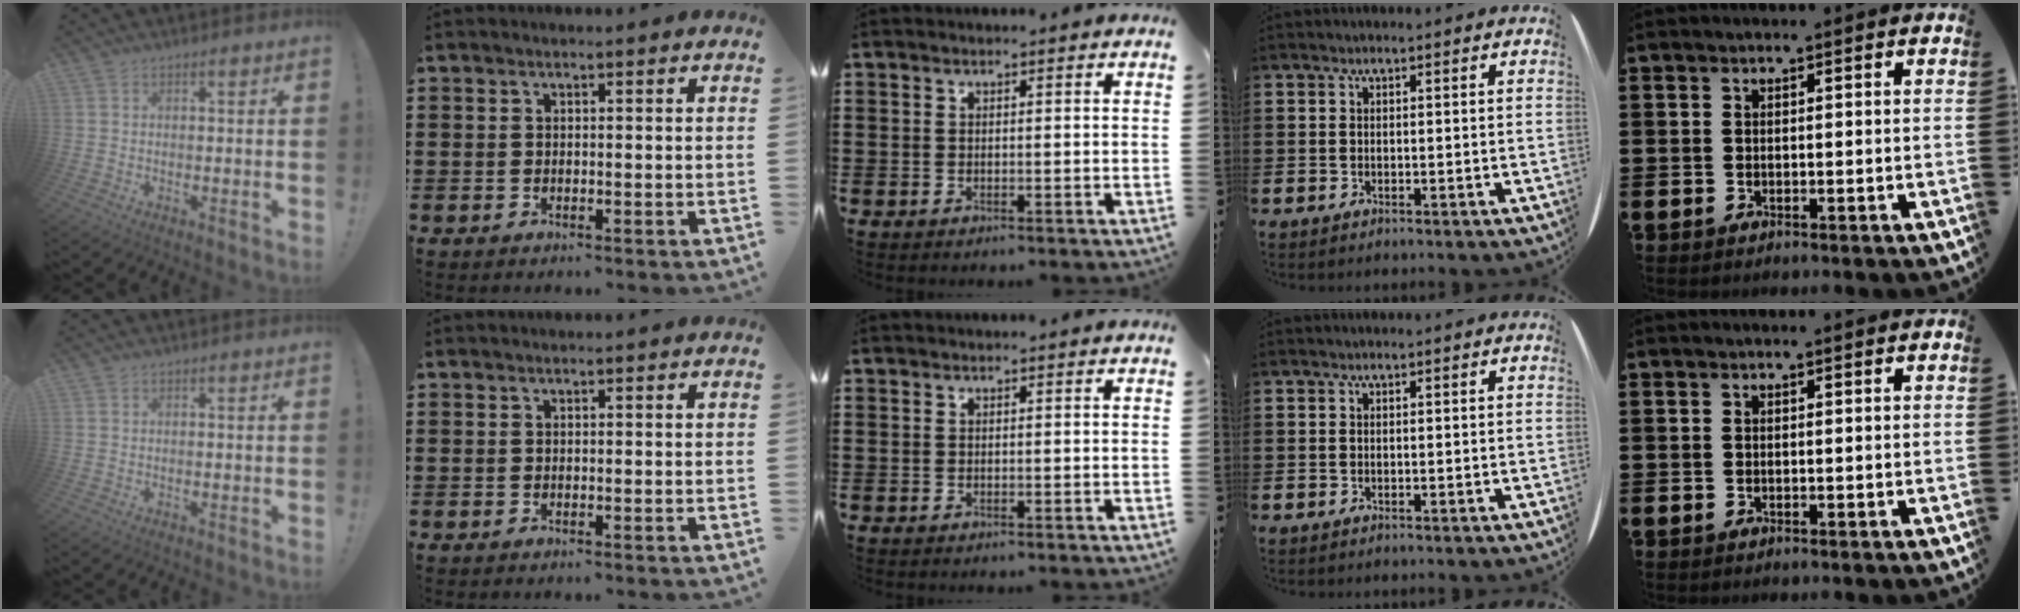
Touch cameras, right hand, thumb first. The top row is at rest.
{}